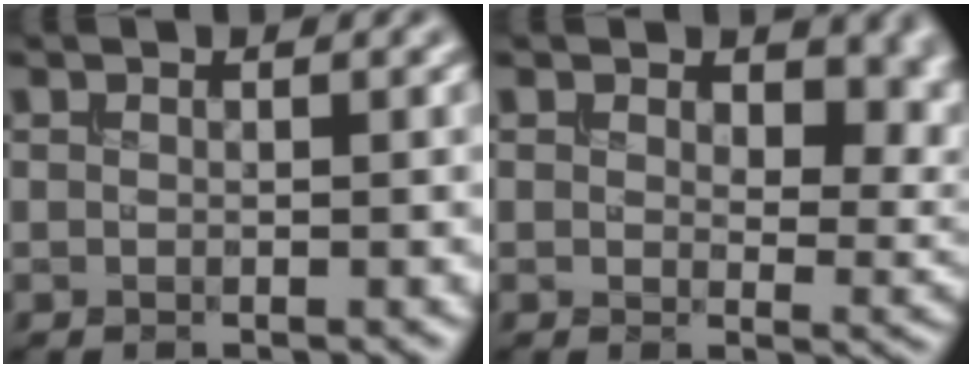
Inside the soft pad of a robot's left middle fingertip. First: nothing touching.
{"total": 5.6, "force": [2.5, 3.3, 3.8], "torque": [-0.050, -0.012, 0.035]}